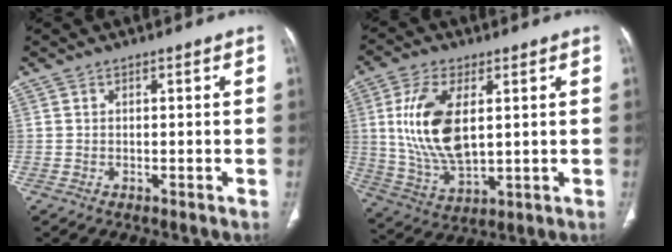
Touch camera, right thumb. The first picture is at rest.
{"total": 13.9, "force": [2.4, 7.0, 11.8], "torque": [-0.238, -0.015, 0.056]}